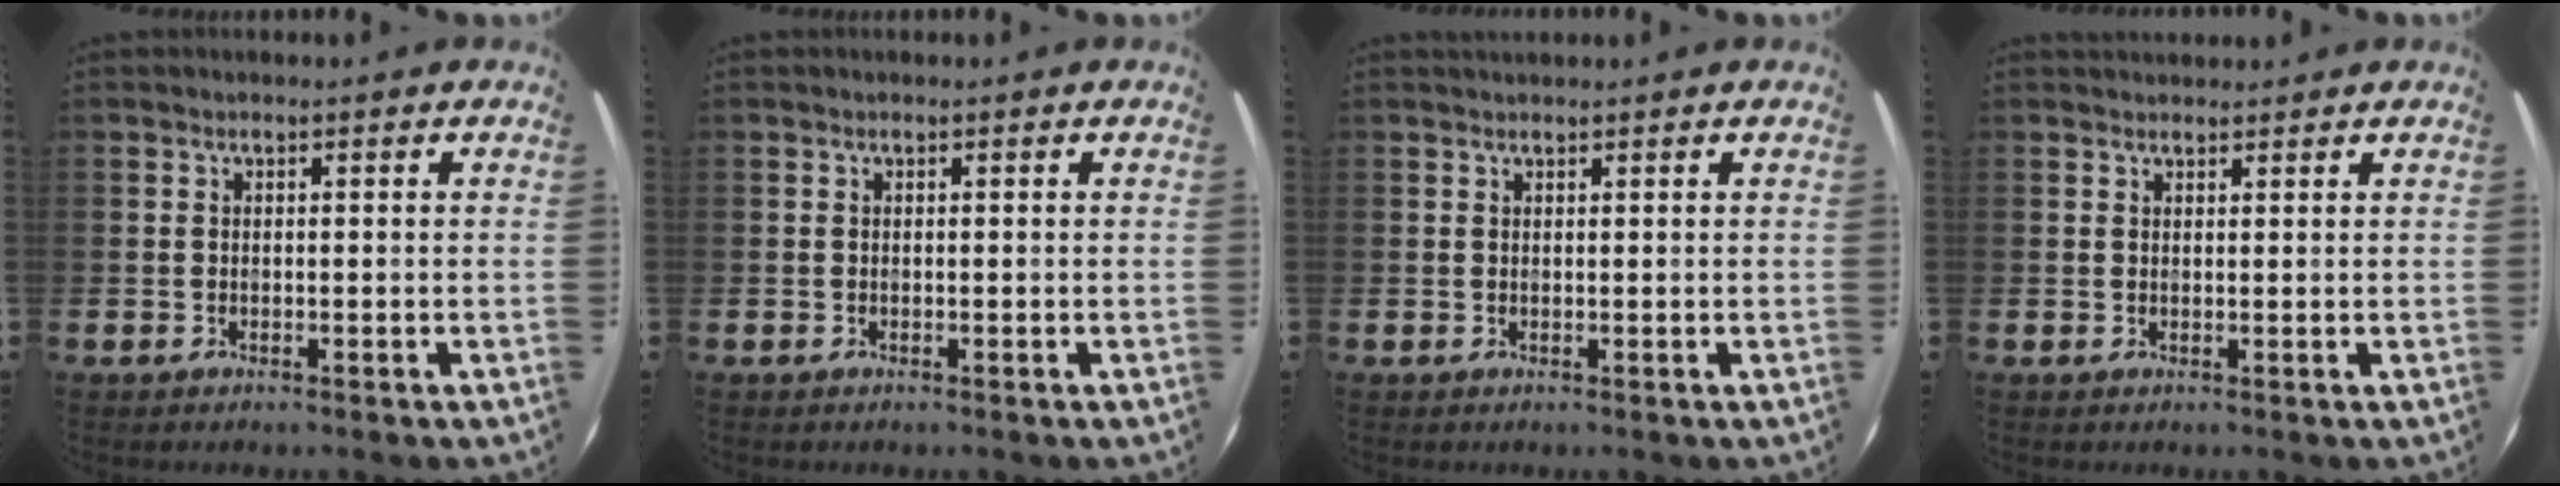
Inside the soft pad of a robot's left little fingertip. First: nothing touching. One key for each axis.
{"total": 0.0}
{"total": 0.7, "fx": 0.7, "fy": 0.0, "fz": 0.0, "tx": 0.000, "ty": 0.001, "tz": 0.013}
{"total": 1.2, "fx": 1.2, "fy": 0.3, "fz": -0.2, "tx": 0.010, "ty": -0.001, "tz": 0.022}